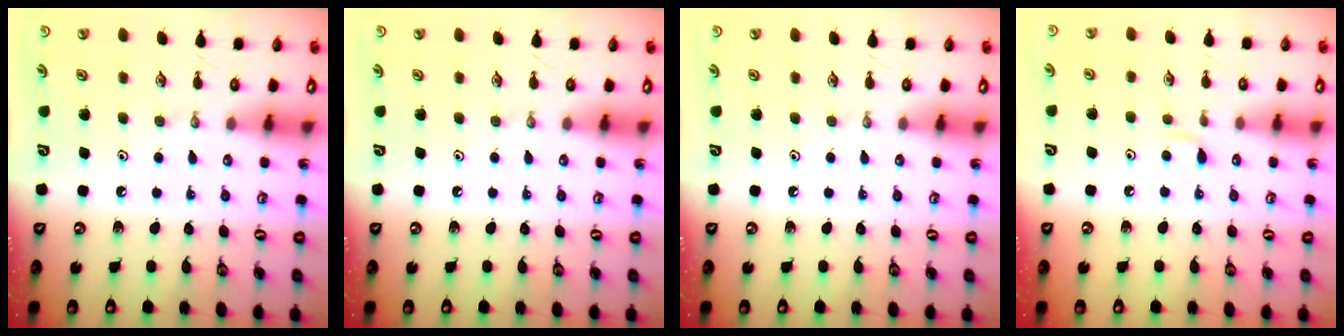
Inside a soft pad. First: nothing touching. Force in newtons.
{"total": 0.0}
{"total": 0.0}
{"total": 3.3, "press": 3.3, "slide": 0.6}